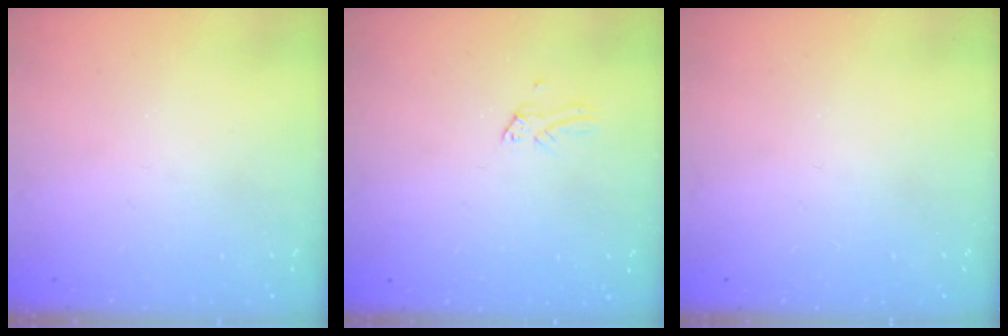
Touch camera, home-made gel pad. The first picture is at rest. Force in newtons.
{"total": 0.0}
{"total": 0.0}